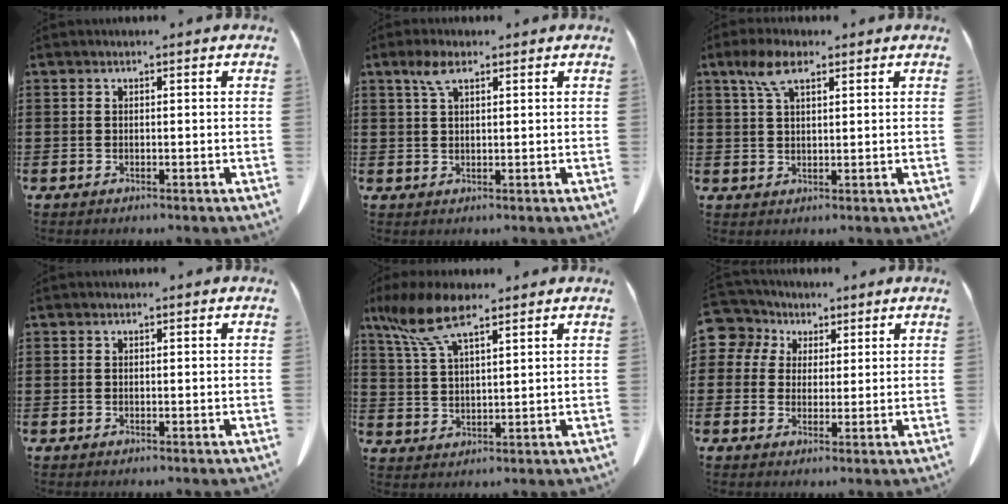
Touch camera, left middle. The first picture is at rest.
{"total": 3.4, "force": [1.8, 1.1, 2.6], "torque": [-0.059, 0.004, 0.033]}
{"total": 5.5, "force": [3.0, 2.1, 4.1], "torque": [-0.090, 0.007, 0.054]}
{"total": 0.0}
{"total": 8.6, "force": [5.8, 2.7, 5.8], "torque": [-0.142, -0.013, 0.102]}
{"total": 5.2, "force": [2.4, 4.5, 0.8], "torque": [-0.046, 0.003, 0.043]}